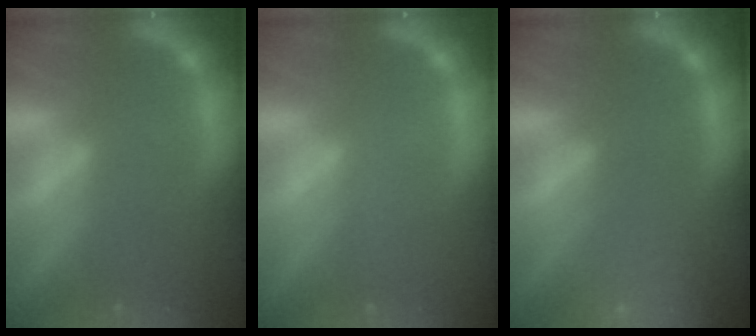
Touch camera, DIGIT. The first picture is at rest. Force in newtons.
{"total": 1.0}
{"total": 8.5}